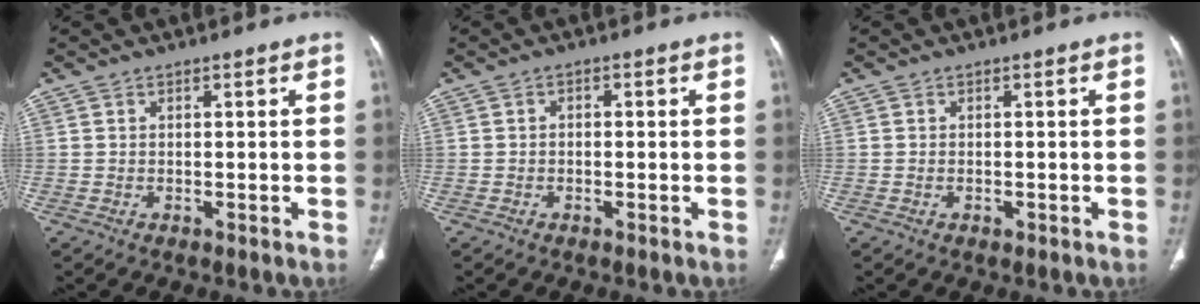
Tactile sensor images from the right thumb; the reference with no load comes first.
{"total": 1.0, "force": [-0.1, 0.7, 0.7], "torque": [-0.007, 0.004, -0.005]}
{"total": 0.7, "force": [-0.3, 0.5, 0.4], "torque": [-0.011, 0.004, -0.001]}